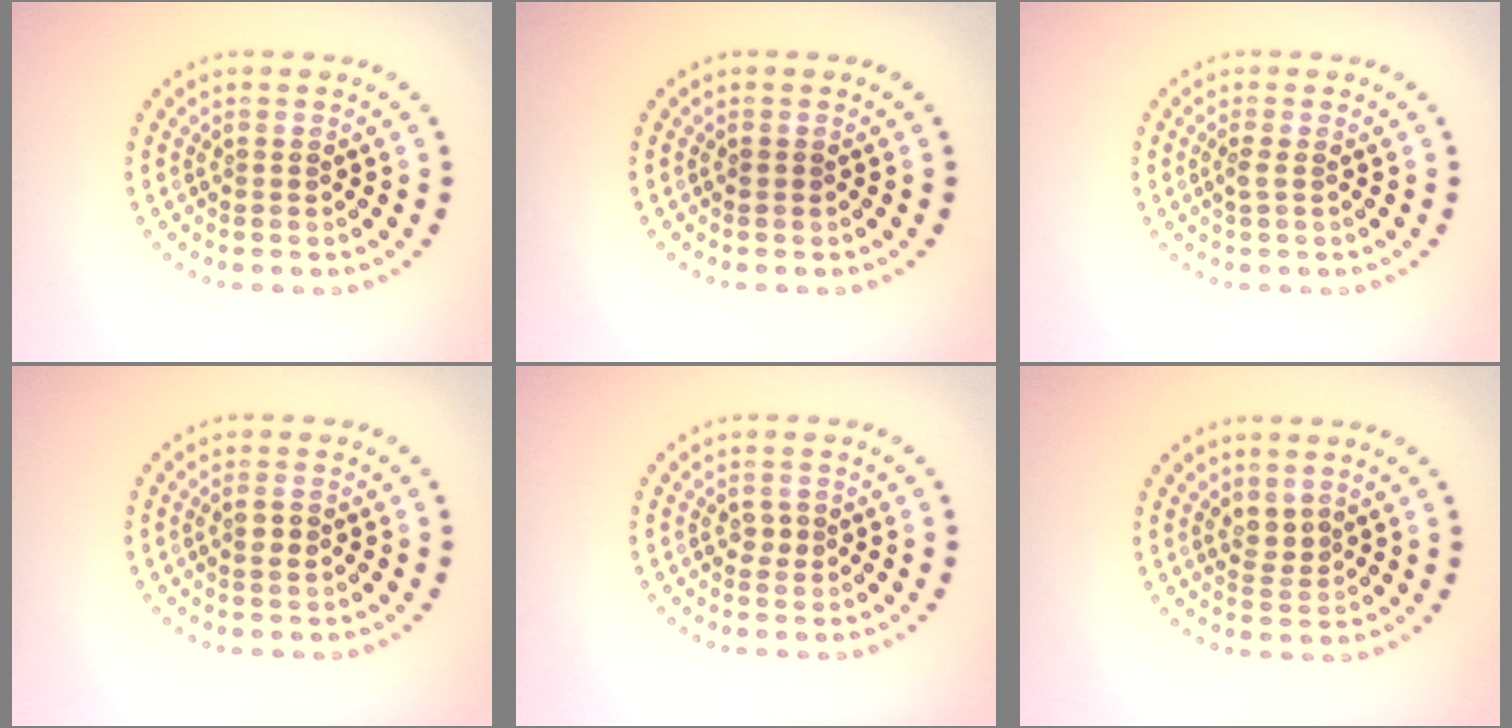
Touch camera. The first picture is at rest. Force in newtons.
{"total": 0.5, "press": 0.5, "slide": 0.1}
{"total": 0.8, "press": 0.6, "slide": 0.5}
{"total": 1.2, "press": 1.1, "slide": 0.3}
{"total": 1.0, "press": 1.0, "slide": 0.2}
{"total": 1.7, "press": 1.4, "slide": 1.0}